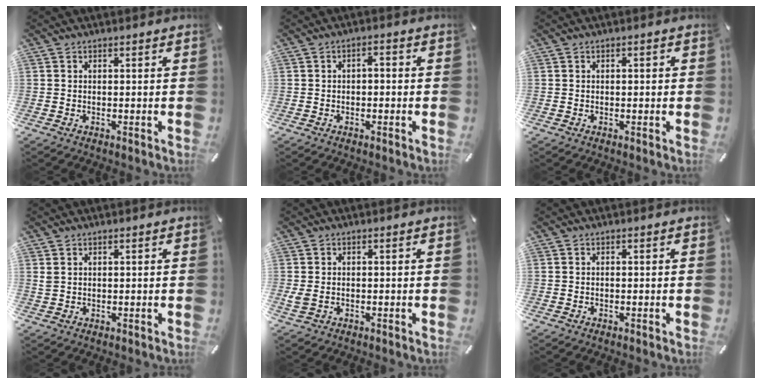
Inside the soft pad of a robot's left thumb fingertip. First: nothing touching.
{"total": 1.8, "force": [-0.9, 1.0, 1.2], "torque": [-0.023, 0.007, -0.020]}
{"total": 0.7, "force": [-0.1, 0.4, 0.5], "torque": [-0.007, 0.002, -0.003]}
{"total": 1.3, "force": [0.8, 1.0, 0.3], "torque": [-0.010, 0.001, 0.015]}
{"total": 2.1, "force": [-0.2, 1.6, 1.4], "torque": [-0.035, -0.001, -0.003]}
{"total": 0.0}